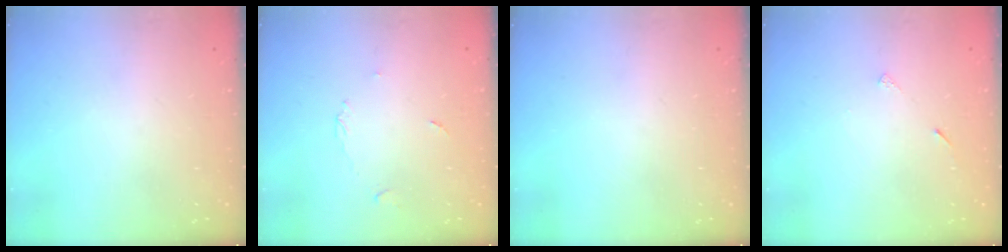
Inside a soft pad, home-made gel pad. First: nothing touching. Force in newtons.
{"total": 3.1, "press": 3.0, "slide": 0.4}
{"total": 0.0}
{"total": 3.9, "press": 3.8, "slide": 0.6}